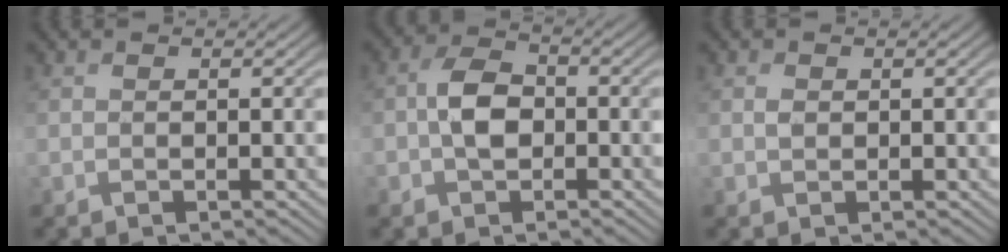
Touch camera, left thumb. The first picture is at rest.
{"total": 4.5, "force": [-0.8, 2.9, 3.3], "torque": [-0.068, 0.007, -0.021]}
{"total": 0.8, "force": [0.2, 0.6, 0.5], "torque": [-0.013, -0.001, 0.003]}